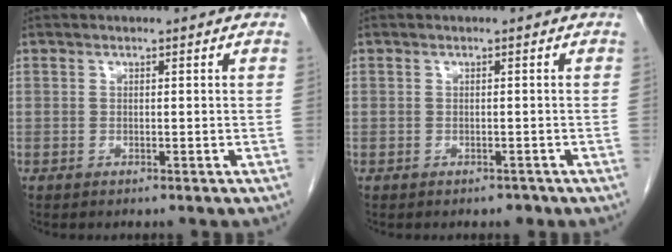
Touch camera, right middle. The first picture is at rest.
{"total": 0.9, "force": [-0.7, 0.6, 0.2], "torque": [0.000, 0.002, -0.009]}